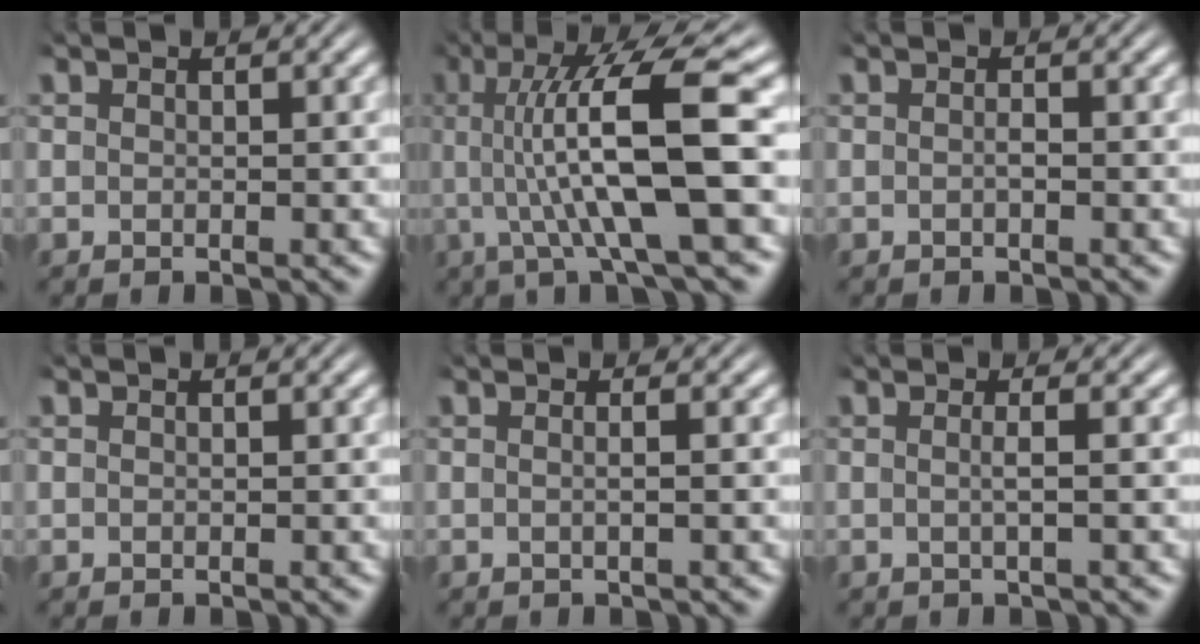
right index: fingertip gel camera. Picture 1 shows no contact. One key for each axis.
{"total": 10.4, "fx": 2.0, "fy": 2.4, "fz": 9.9, "tx": -0.165, "ty": 0.017, "tz": 0.027}
{"total": 0.6, "fx": -0.3, "fy": 0.2, "fz": 0.5, "tx": -0.012, "ty": -0.002, "tz": -0.005}
{"total": 0.0}
{"total": 1.0, "fx": -0.2, "fy": -0.3, "fz": 1.0, "tx": -0.016, "ty": 0.001, "tz": -0.004}
{"total": 1.4, "fx": -0.3, "fy": -0.5, "fz": 1.3, "tx": -0.024, "ty": 0.000, "tz": -0.004}